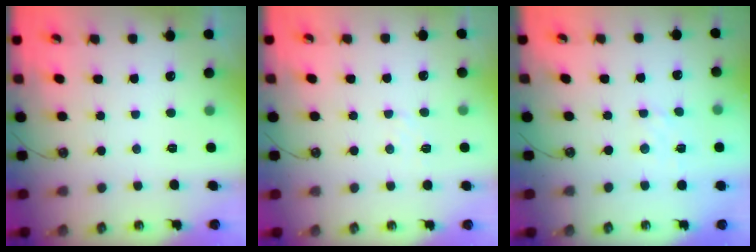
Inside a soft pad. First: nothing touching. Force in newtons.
{"total": 4.5, "press": 4.5, "slide": 0.7}
{"total": 2.8, "press": 2.8, "slide": 0.4}